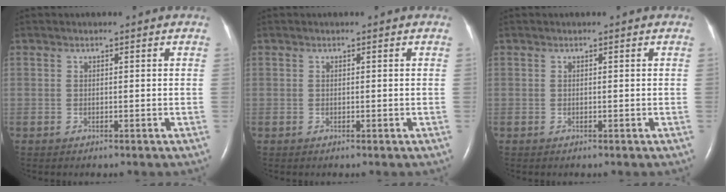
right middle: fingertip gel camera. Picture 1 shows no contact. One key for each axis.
{"total": 0.0}
{"total": 0.0}